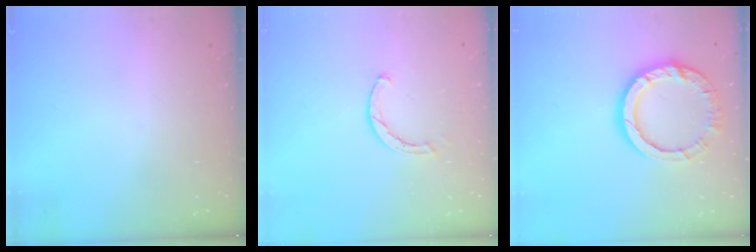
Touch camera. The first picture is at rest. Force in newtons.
{"total": 2.0, "press": 2.0, "slide": 0.2}
{"total": 13.4, "press": 13.4, "slide": 1.4}